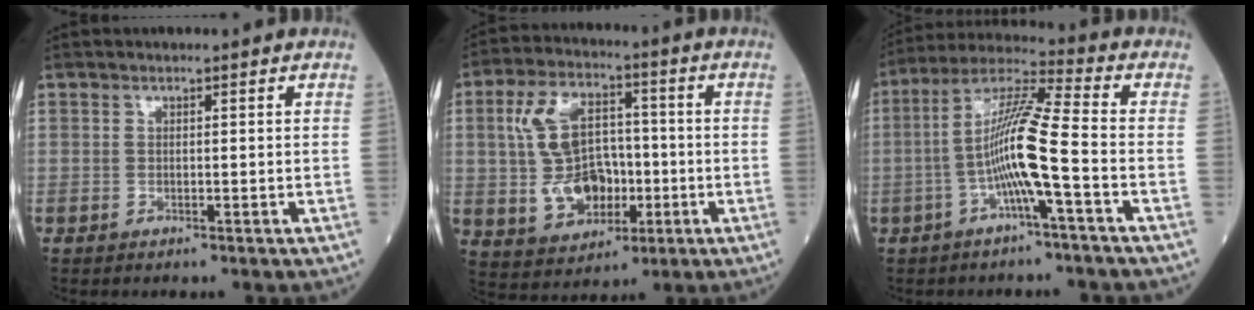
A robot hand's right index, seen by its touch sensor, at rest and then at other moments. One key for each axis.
{"total": 12.1, "fx": -0.4, "fy": 7.7, "fz": 9.3, "tx": -0.194, "ty": 0.015, "tz": 0.001}
{"total": 10.8, "fx": -2.8, "fy": -0.3, "fz": 10.4, "tx": -0.202, "ty": 0.016, "tz": -0.061}